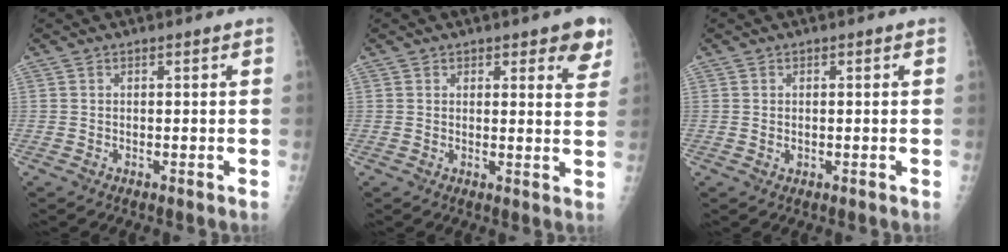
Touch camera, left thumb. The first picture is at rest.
{"total": 5.5, "force": [3.5, 2.6, 3.4], "torque": [-0.003, -0.017, 0.037]}
{"total": 0.9, "force": [0.0, 0.7, 0.5], "torque": [-0.008, -0.001, 0.001]}